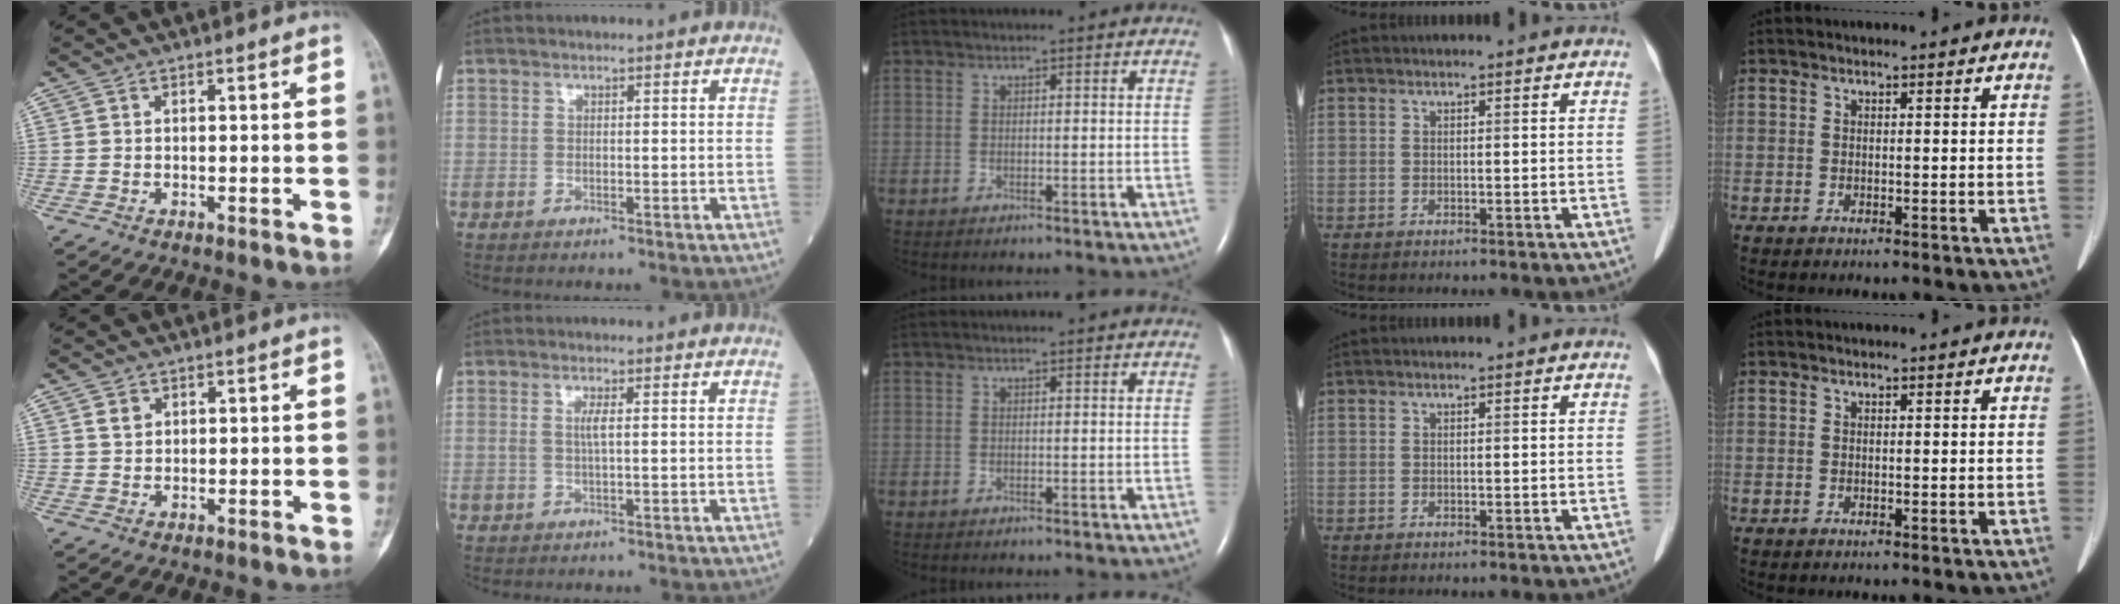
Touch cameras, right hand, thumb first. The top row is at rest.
{"thumb": {"total": 1.9, "force": [1.0, 1.4, 0.9], "torque": [-0.009, -0.002, 0.019]}, "index": {"total": 1.9, "force": [0.3, 0.1, 1.9], "torque": [-0.042, 0.000, 0.002]}}